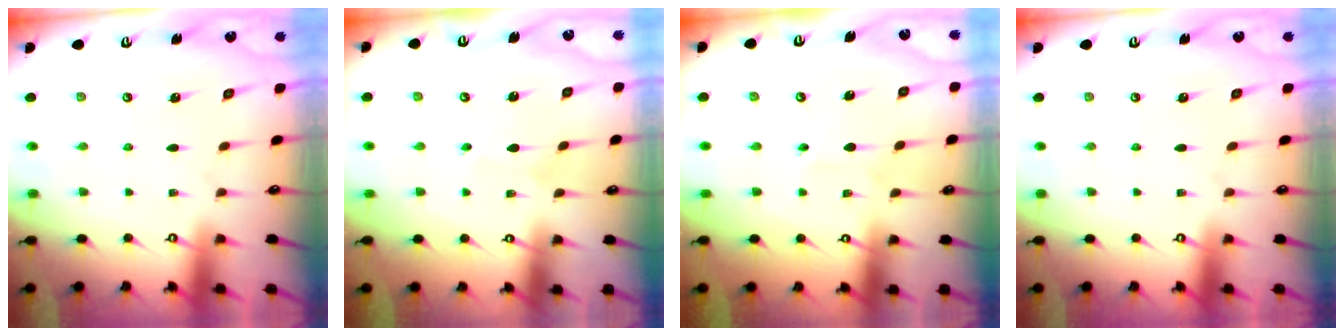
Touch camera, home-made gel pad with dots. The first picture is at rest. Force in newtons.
{"total": 2.1, "press": 2.1, "slide": 0.1}
{"total": 2.8, "press": 2.7, "slide": 0.4}
{"total": 0.0}